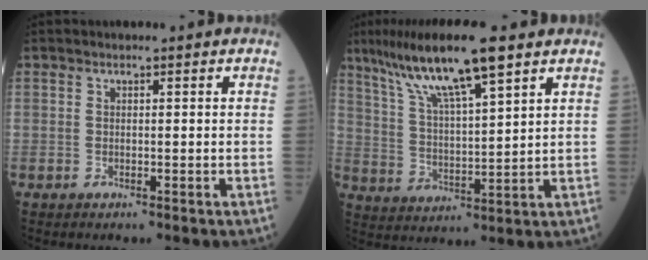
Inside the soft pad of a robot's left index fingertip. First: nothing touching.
{"total": 13.0, "force": [8.9, 1.0, 9.5], "torque": [-0.182, 0.018, 0.163]}